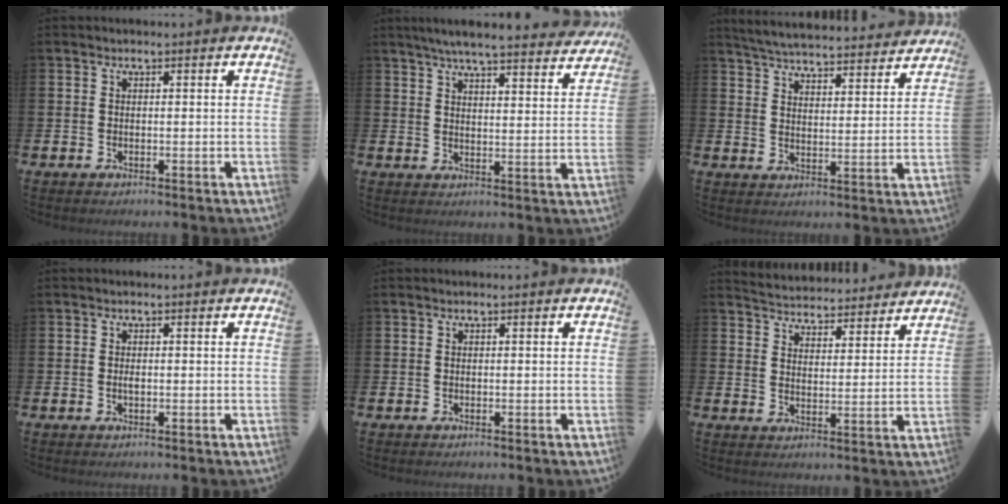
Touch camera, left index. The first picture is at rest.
{"total": 5.9, "force": [5.6, 0.1, 1.8], "torque": [-0.044, -0.033, 0.096]}
{"total": 5.7, "force": [5.6, 0.5, 0.7], "torque": [-0.033, -0.043, 0.099]}
{"total": 0.6, "force": [-0.1, 0.2, 0.6], "torque": [-0.011, -0.001, -0.002]}
{"total": 0.0}
{"total": 4.9, "force": [4.9, 0.8, -0.4], "torque": [-0.015, -0.039, 0.086]}